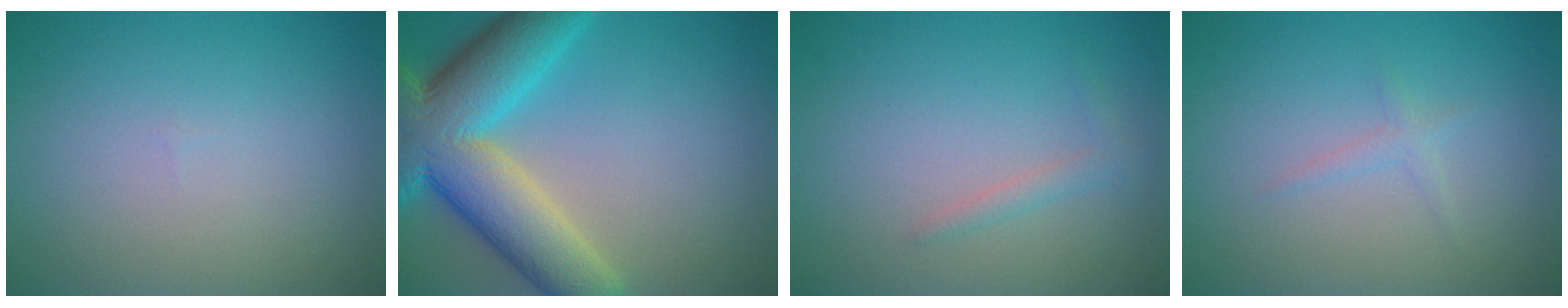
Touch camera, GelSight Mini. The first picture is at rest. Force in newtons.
{"total": 12.3, "press": 12.3, "slide": 0.8}
{"total": 1.1, "press": 1.1, "slide": 0.0}
{"total": 0.9, "press": 0.9, "slide": 0.0}